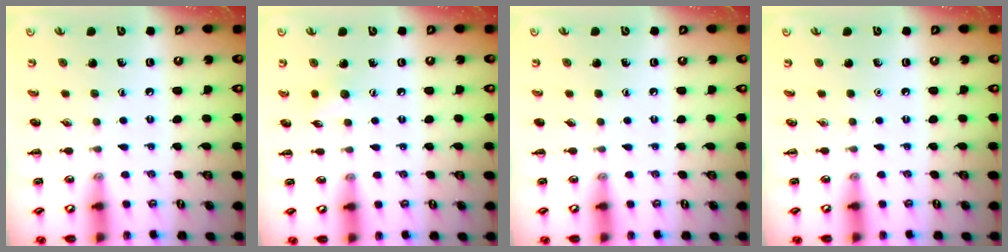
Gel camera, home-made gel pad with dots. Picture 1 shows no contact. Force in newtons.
{"total": 4.5, "press": 4.3, "slide": 1.2}
{"total": 0.0}
{"total": 0.0}